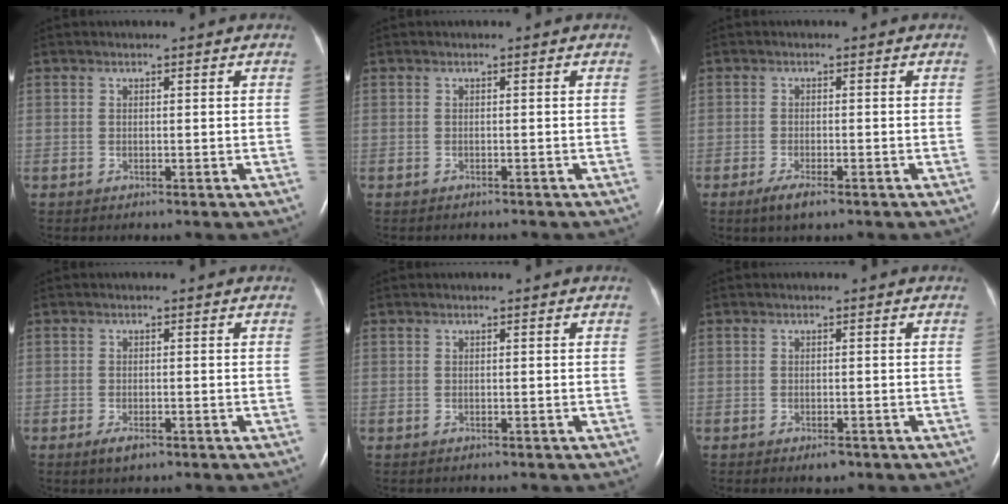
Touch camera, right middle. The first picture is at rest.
{"total": 1.8, "force": [-1.7, 0.6, 0.6], "torque": [-0.014, -0.003, -0.018]}
{"total": 3.0, "force": [-2.0, 0.6, 2.2], "torque": [-0.050, -0.006, -0.036]}
{"total": 2.1, "force": [-1.3, 0.8, 1.5], "torque": [-0.034, -0.003, -0.021]}
{"total": 0.0}
{"total": 1.4, "force": [-0.9, 0.5, 0.9], "torque": [-0.013, -0.001, -0.009]}